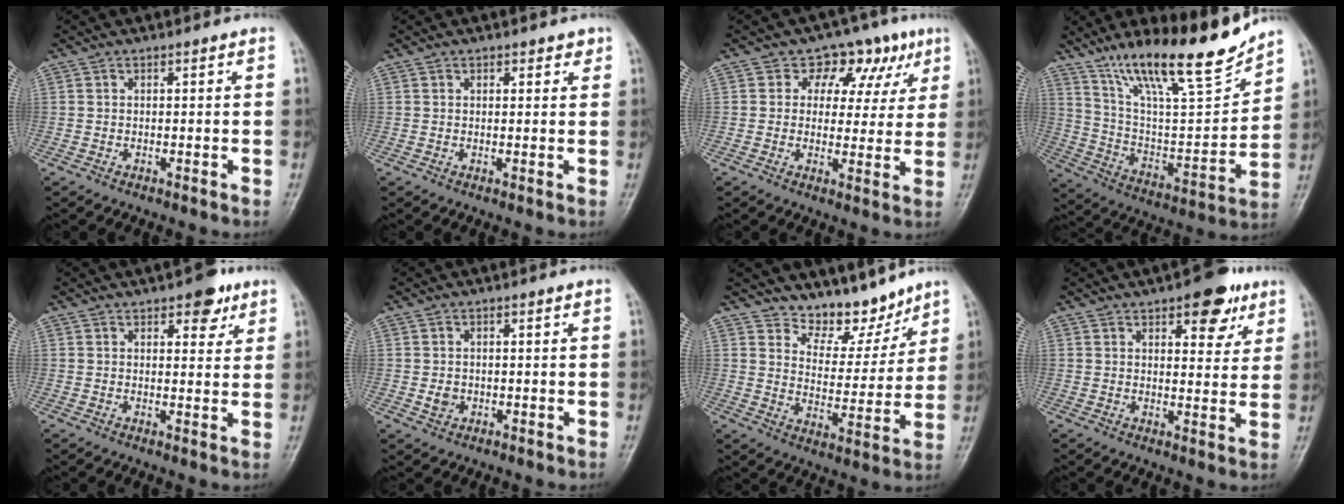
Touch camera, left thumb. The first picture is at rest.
{"total": 2.1, "force": [1.3, 1.3, 1.0], "torque": [0.005, -0.004, 0.012]}
{"total": 10.4, "force": [4.7, 7.6, 5.3], "torque": [-0.008, -0.003, 0.057]}
{"total": 22.1, "force": [16.4, 4.8, 13.9], "torque": [-0.199, -0.076, 0.288]}
{"total": 6.0, "force": [3.5, 2.9, 4.0], "torque": [-0.027, -0.013, 0.040]}
{"total": 2.2, "force": [-0.3, 1.9, 1.1], "torque": [-0.011, 0.001, -0.003]}
{"total": 5.8, "force": [4.9, 3.0, 0.7], "torque": [0.023, -0.040, 0.083]}
{"total": 9.6, "force": [5.5, 4.3, 6.7], "torque": [-0.054, -0.021, 0.068]}